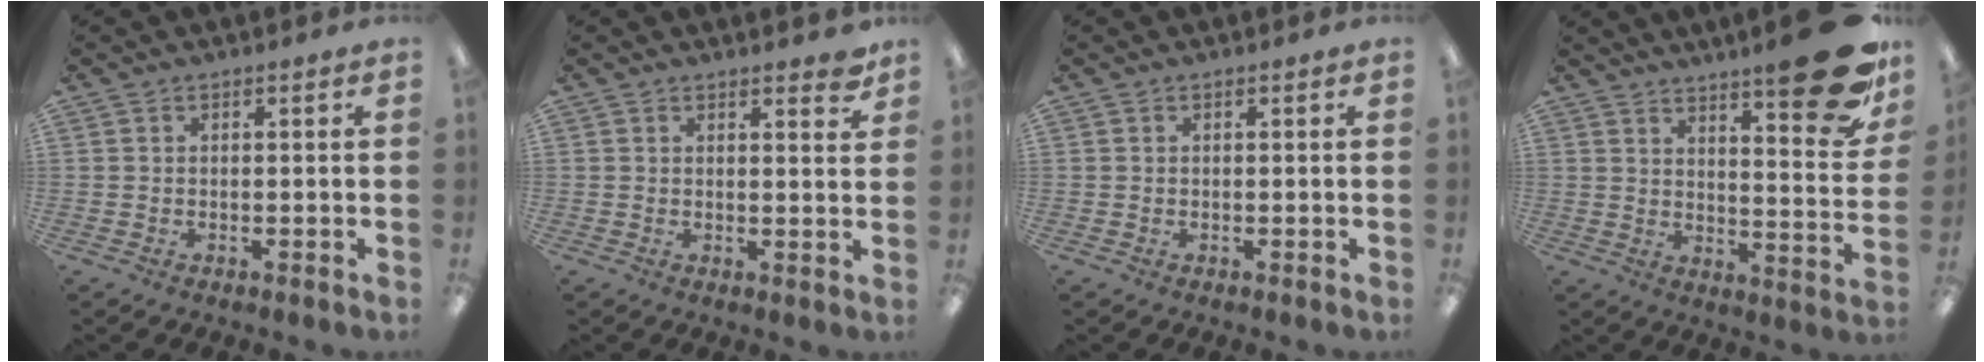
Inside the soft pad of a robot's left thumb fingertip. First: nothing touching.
{"total": 2.9, "force": [2.5, 0.7, 1.3], "torque": [-0.006, -0.014, 0.039]}
{"total": 0.0}
{"total": 18.5, "force": [12.4, 4.4, 13.0], "torque": [-0.175, -0.086, 0.200]}